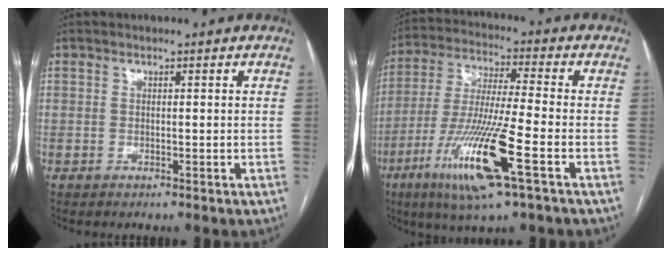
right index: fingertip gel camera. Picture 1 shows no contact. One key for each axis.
{"total": 15.4, "fx": -6.4, "fy": 0.4, "fz": 14.0, "tx": -0.288, "ty": -0.025, "tz": -0.117}